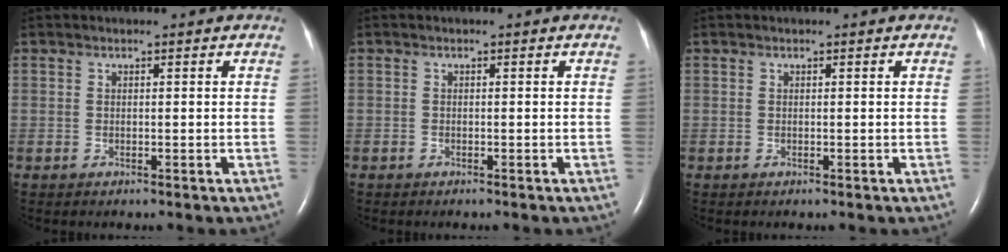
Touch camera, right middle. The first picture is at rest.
{"total": 0.0}
{"total": 0.0}